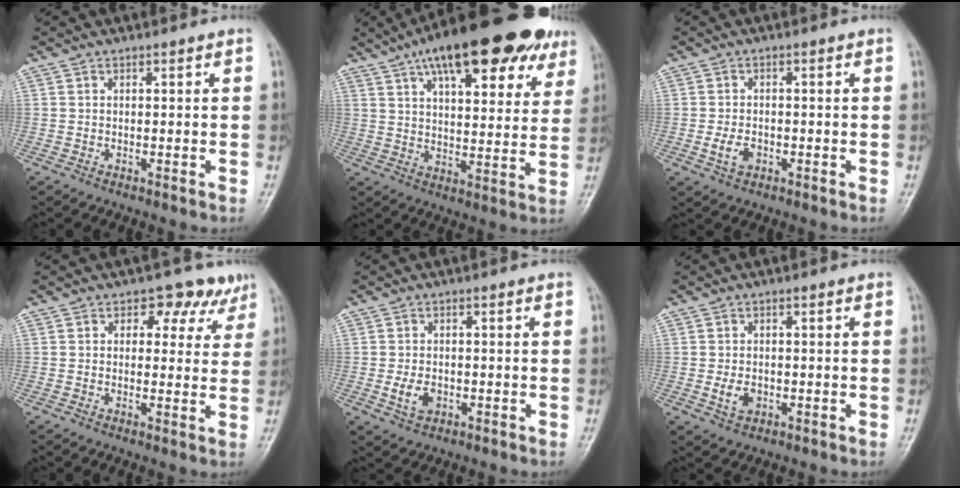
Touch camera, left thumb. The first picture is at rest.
{"total": 25.1, "force": [14.8, 9.4, 17.9], "torque": [-0.236, -0.011, 0.213]}
{"total": 3.4, "force": [-1.1, 2.3, 2.2], "torque": [-0.040, 0.003, -0.020]}
{"total": 6.4, "force": [3.8, 4.5, 2.5], "torque": [0.013, -0.012, 0.036]}
{"total": 3.9, "force": [-1.0, 2.7, 2.6], "torque": [-0.046, -0.001, -0.014]}
{"total": 3.3, "force": [-0.7, 2.3, 2.2], "torque": [-0.036, -0.001, -0.010]}